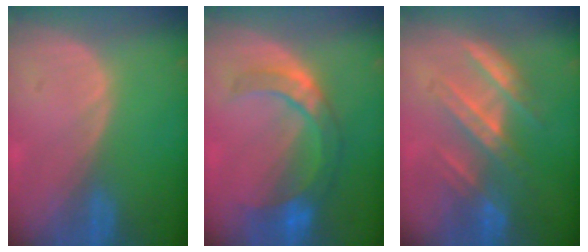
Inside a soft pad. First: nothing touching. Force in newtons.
{"total": 8.0, "press": 7.5, "slide": 2.8}
{"total": 7.1, "press": 6.8, "slide": 1.9}